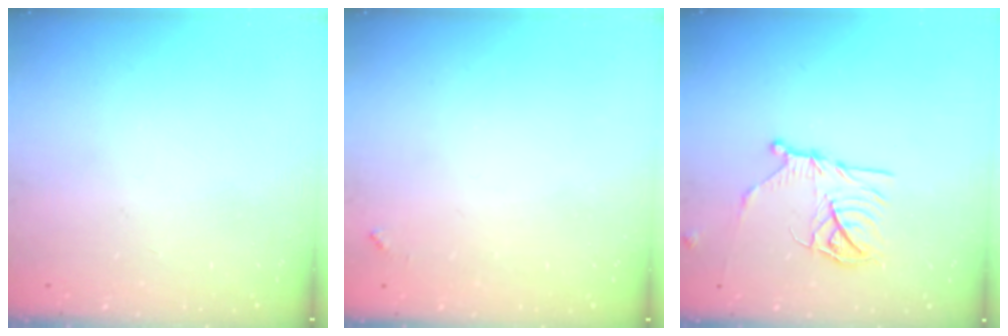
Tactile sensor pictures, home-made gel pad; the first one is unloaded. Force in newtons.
{"total": 3.5, "press": 3.5, "slide": 0.2}
{"total": 13.2, "press": 13.2, "slide": 0.8}